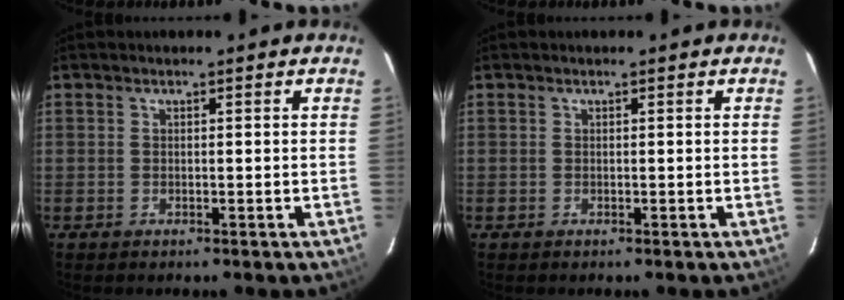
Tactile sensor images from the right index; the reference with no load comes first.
{"total": 0.0}